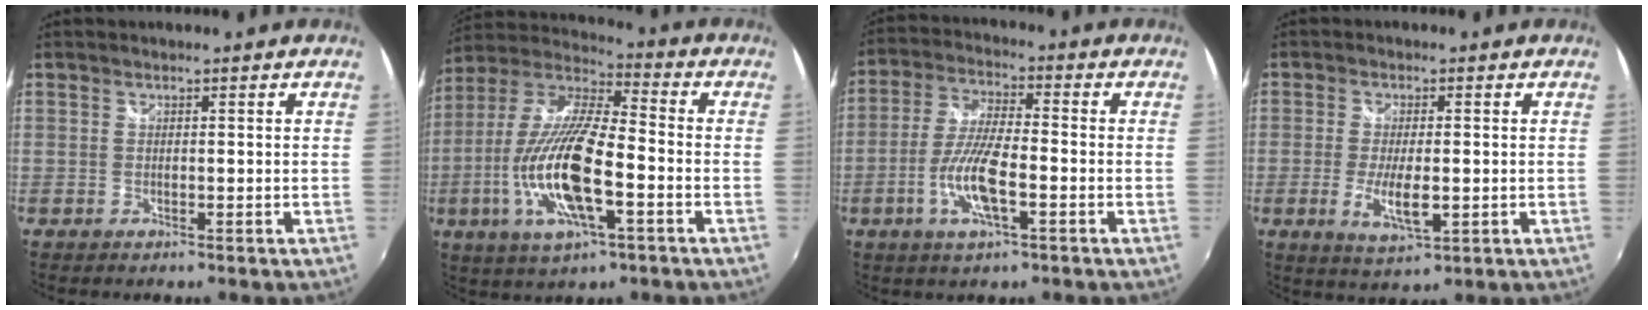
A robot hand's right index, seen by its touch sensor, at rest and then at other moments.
{"total": 19.4, "force": [-5.7, 5.7, 17.6], "torque": [-0.358, -0.019, -0.113]}
{"total": 10.0, "force": [-3.6, 2.5, 9.0], "torque": [-0.187, -0.004, -0.072]}
{"total": 6.6, "force": [-1.6, 2.1, 6.0], "torque": [-0.119, -0.017, -0.025]}